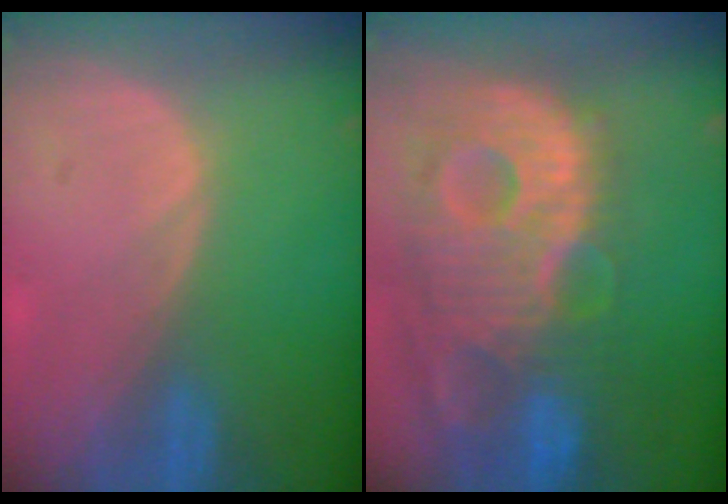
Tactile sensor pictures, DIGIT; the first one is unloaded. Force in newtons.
{"total": 13.8, "press": 12.0, "slide": 6.8}